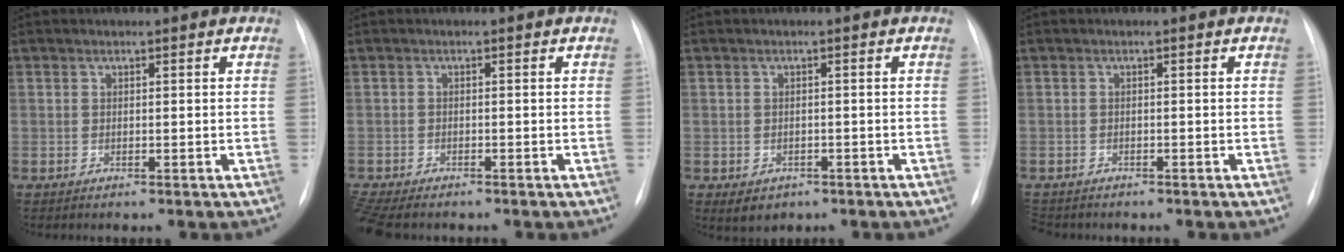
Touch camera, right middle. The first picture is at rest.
{"total": 6.5, "force": [-5.4, 2.1, 3.0], "torque": [-0.060, -0.008, -0.085]}
{"total": 3.2, "force": [-1.8, 2.5, 1.2], "torque": [-0.011, 0.001, -0.015]}
{"total": 3.8, "force": [-3.3, 1.7, 1.0], "torque": [-0.017, -0.006, -0.049]}